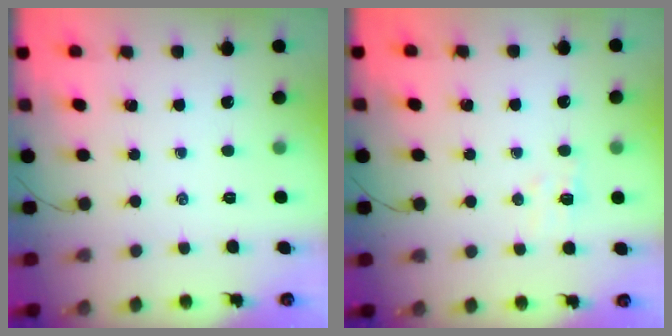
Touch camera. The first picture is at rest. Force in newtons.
{"total": 5.3, "press": 5.1, "slide": 1.1}